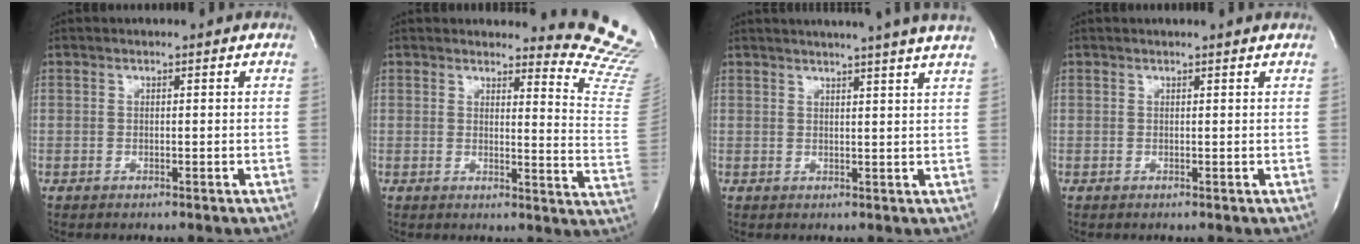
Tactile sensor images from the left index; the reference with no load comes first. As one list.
[{"total": 12.8, "force": [12.7, -0.6, 0.6], "torque": [0.015, -0.163, 0.108]}, {"total": 11.7, "force": [10.3, -1.3, 5.4], "torque": [-0.083, -0.012, 0.111]}, {"total": 1.9, "force": [1.8, -0.3, 0.4], "torque": [-0.013, 0.003, 0.018]}]